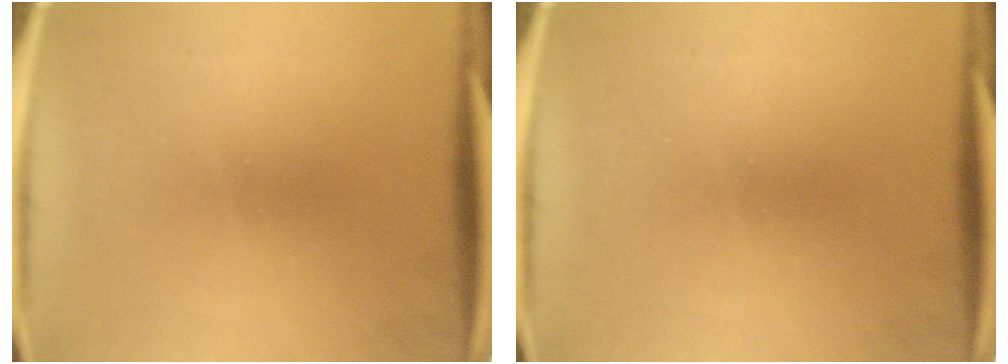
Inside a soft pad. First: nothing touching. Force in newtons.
{"total": 0.0}